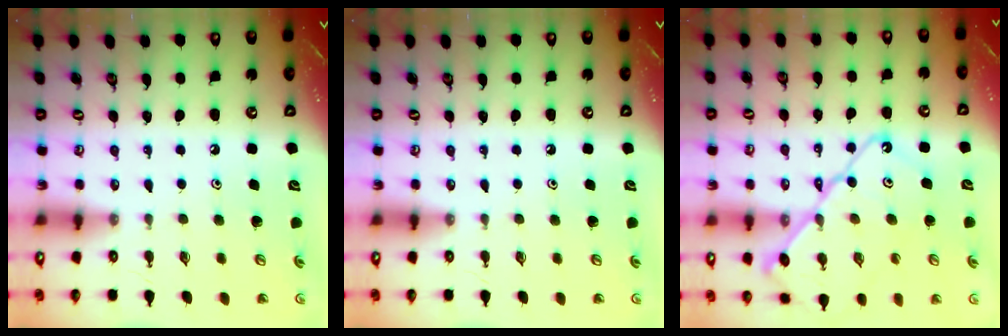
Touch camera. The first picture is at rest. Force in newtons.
{"total": 0.0}
{"total": 16.7, "press": 16.6, "slide": 1.2}